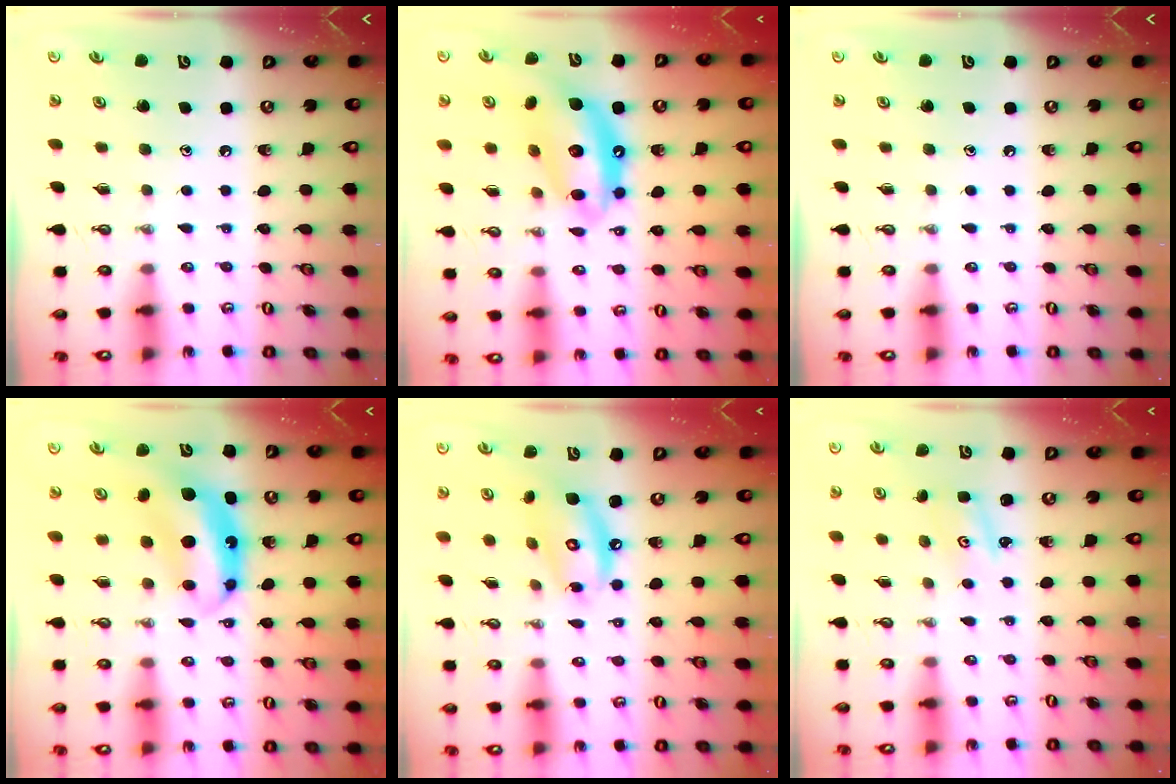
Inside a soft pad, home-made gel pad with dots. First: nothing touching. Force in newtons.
{"total": 13.8, "press": 13.8, "slide": 1.2}
{"total": 0.0}
{"total": 8.0, "press": 7.9, "slide": 0.7}
{"total": 11.4, "press": 11.3, "slide": 1.1}
{"total": 1.5, "press": 1.5, "slide": 0.3}